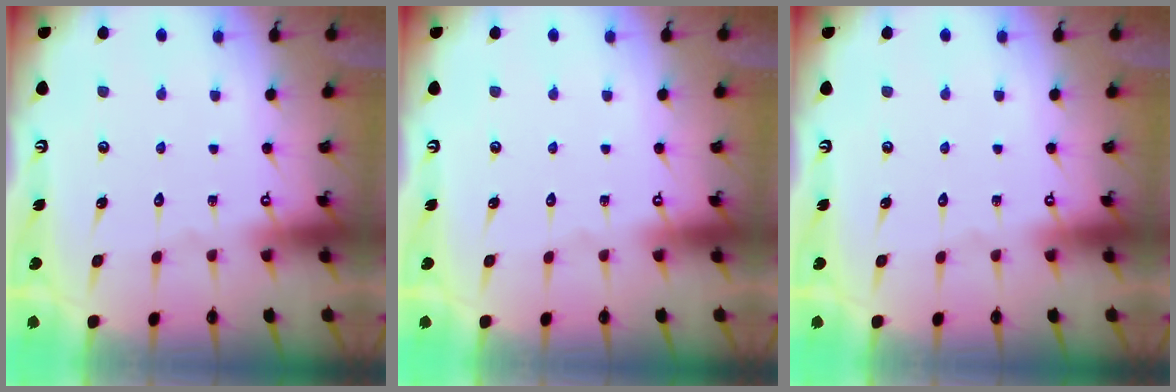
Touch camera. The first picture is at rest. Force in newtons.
{"total": 0.0}
{"total": 0.0}